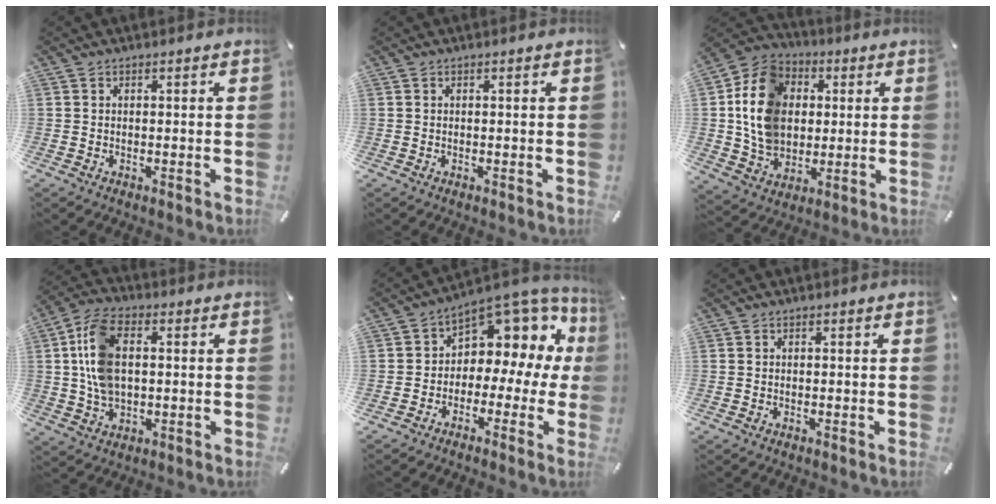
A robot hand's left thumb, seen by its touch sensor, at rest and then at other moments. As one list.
[{"total": 0.0}, {"total": 15.1, "force": [1.4, 12.8, 8.0], "torque": [-0.185, 0.009, 0.025]}, {"total": 11.3, "force": [1.1, 7.3, 8.5], "torque": [-0.200, 0.006, 0.020]}, {"total": 8.3, "force": [3.7, 6.4, 3.8], "torque": [-0.053, -0.048, 0.066]}, {"total": 0.0}]